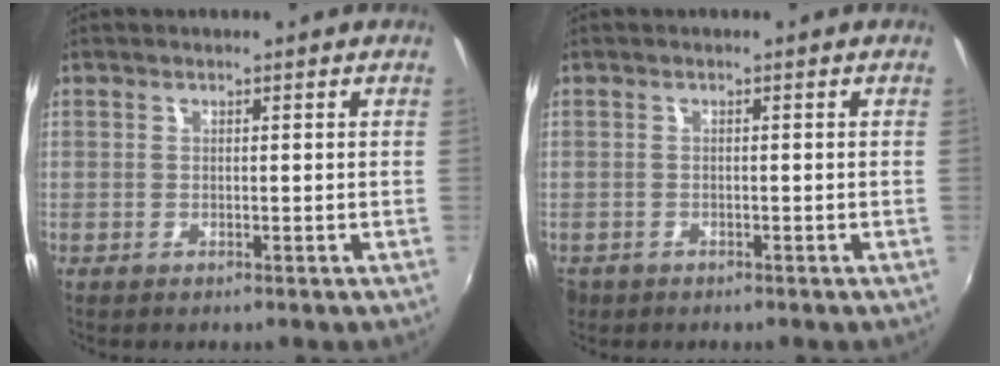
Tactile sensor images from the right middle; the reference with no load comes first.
{"total": 2.3, "force": [-1.3, 1.8, 0.7], "torque": [-0.020, -0.006, -0.021]}